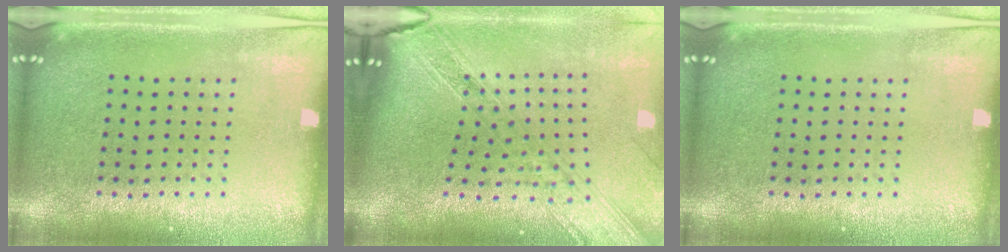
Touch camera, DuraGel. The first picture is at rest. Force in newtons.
{"total": 2.6, "press": 2.2, "slide": 1.5}
{"total": 0.0}